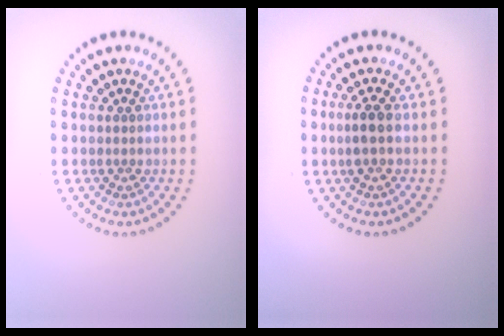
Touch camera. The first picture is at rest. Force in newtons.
{"total": 1.9, "press": 1.8, "slide": 0.7}